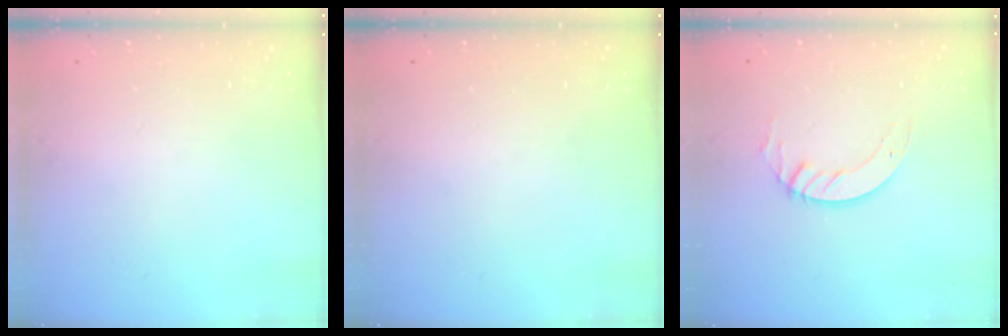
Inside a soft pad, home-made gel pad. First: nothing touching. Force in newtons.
{"total": 0.0}
{"total": 2.8, "press": 2.8, "slide": 0.2}